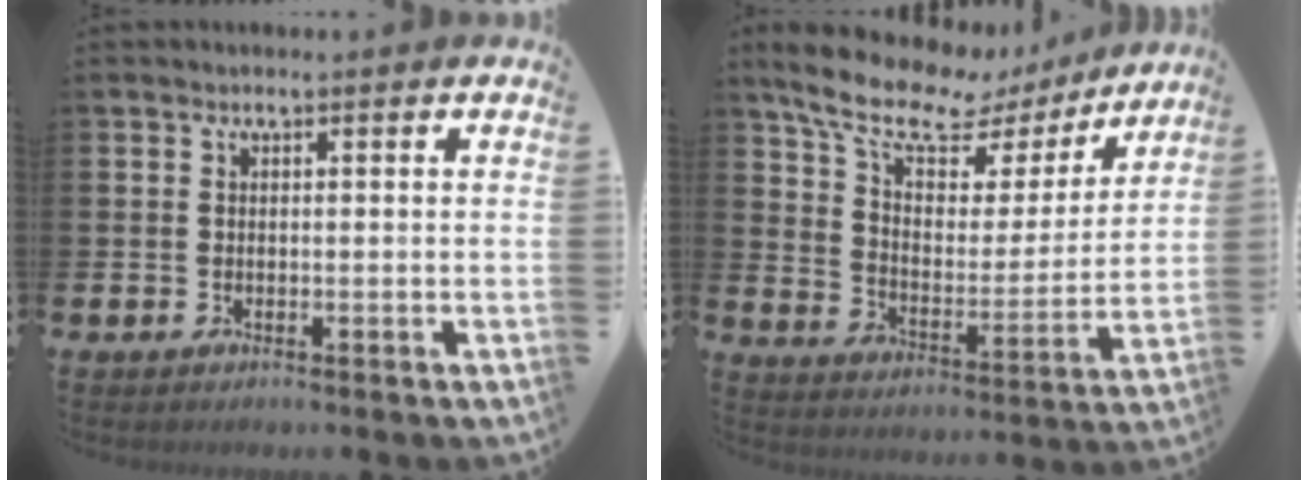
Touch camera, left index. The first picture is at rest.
{"total": 11.3, "force": [8.9, 4.5, 5.3], "torque": [-0.135, -0.047, 0.152]}